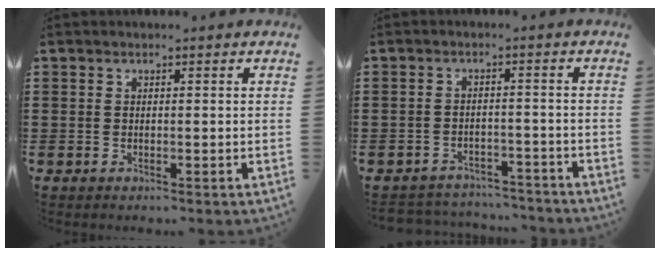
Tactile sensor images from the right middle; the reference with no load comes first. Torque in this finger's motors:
{"motor_torque": [0.02, 0.01, -0.02, -0.03]}